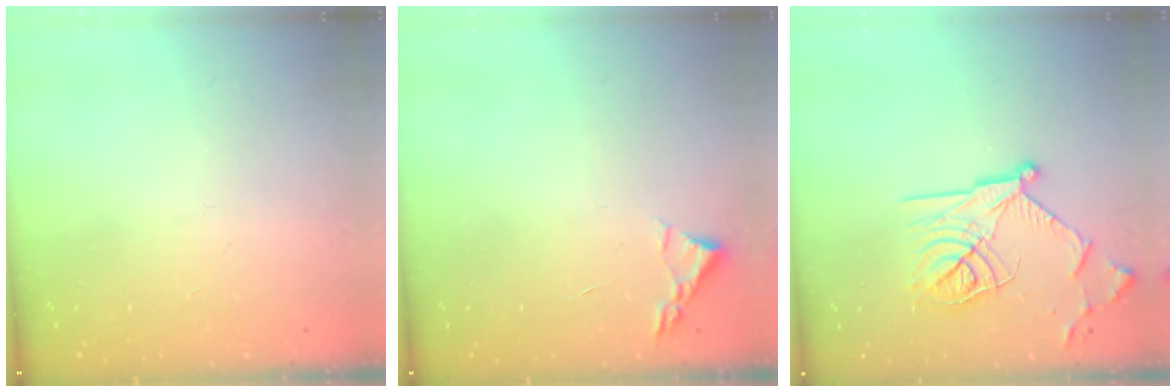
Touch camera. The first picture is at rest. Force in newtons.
{"total": 2.4, "press": 2.3, "slide": 0.3}
{"total": 18.1, "press": 18.1, "slide": 1.0}